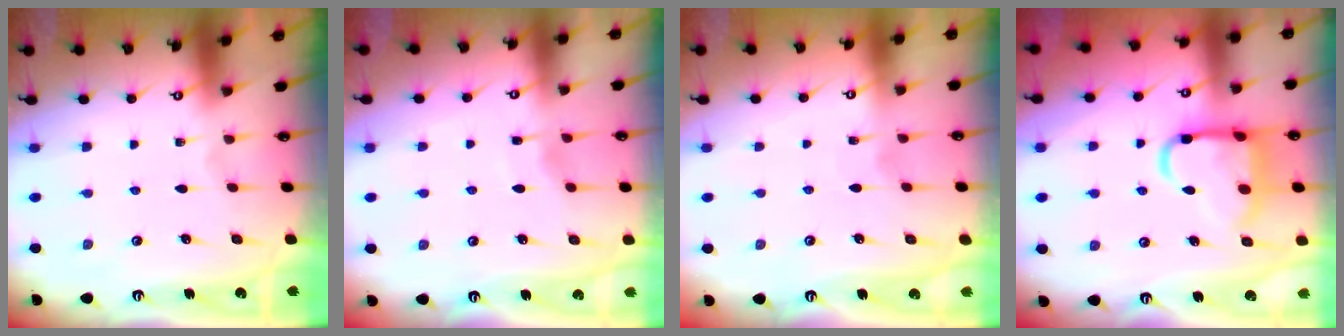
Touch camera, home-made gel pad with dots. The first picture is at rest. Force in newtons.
{"total": 3.2, "press": 3.2, "slide": 0.4}
{"total": 4.5, "press": 4.4, "slide": 0.5}
{"total": 14.4, "press": 14.3, "slide": 1.6}